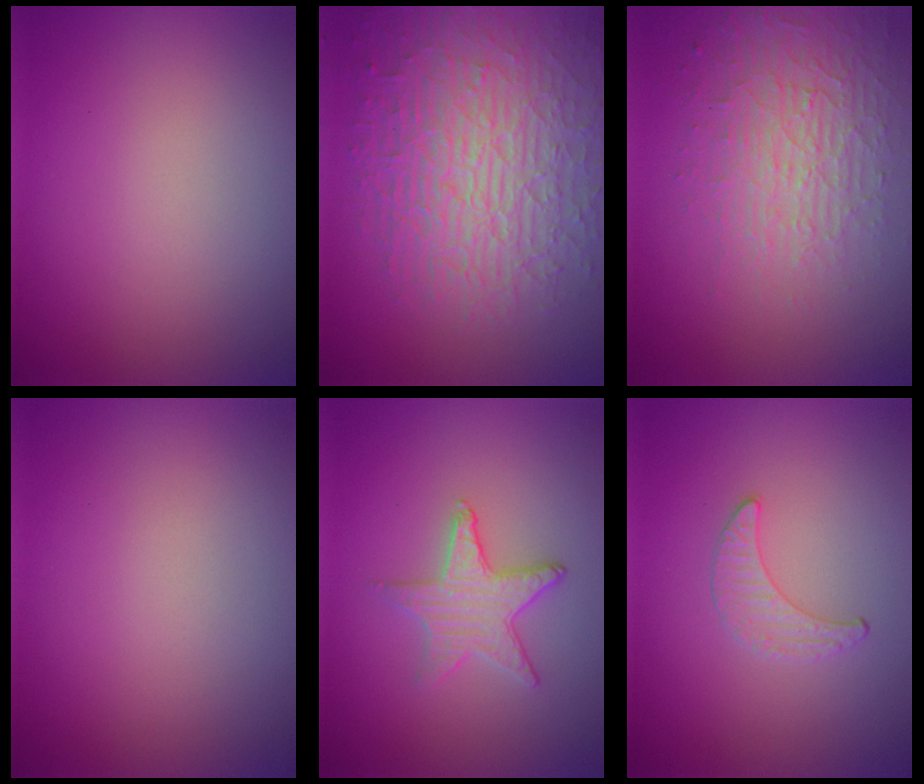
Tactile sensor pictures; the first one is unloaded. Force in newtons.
{"total": 10.0, "press": 6.7, "slide": 7.4}
{"total": 3.7, "press": 3.3, "slide": 1.7}
{"total": 0.0}
{"total": 2.8, "press": 2.8, "slide": 0.4}
{"total": 0.8, "press": 0.8, "slide": 0.2}